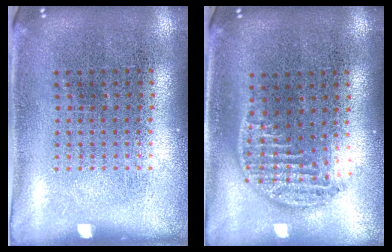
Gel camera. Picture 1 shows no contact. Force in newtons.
{"total": 1.3, "press": 1.1, "slide": 0.7}